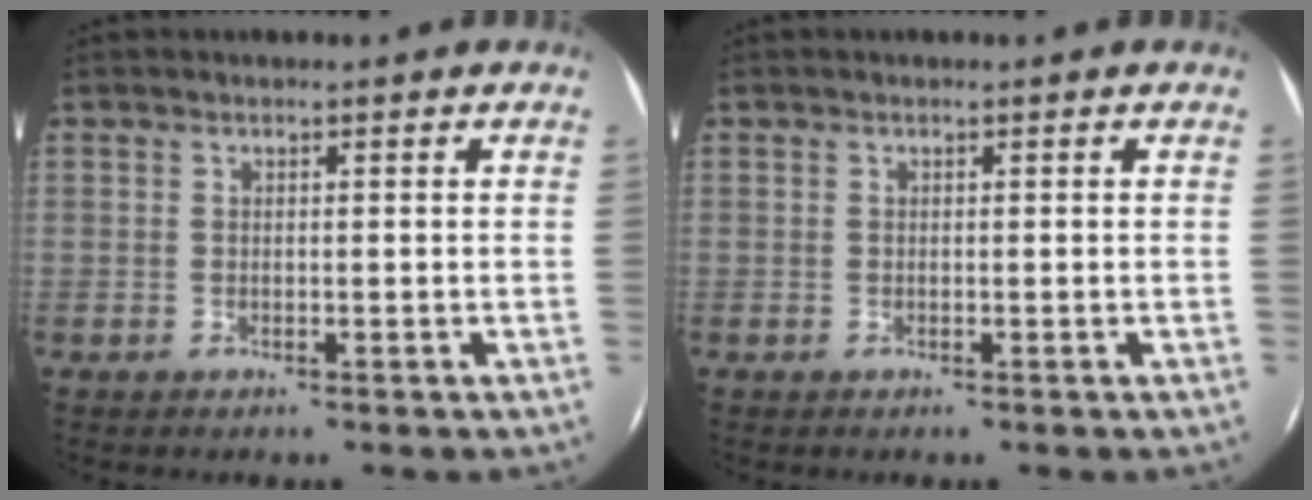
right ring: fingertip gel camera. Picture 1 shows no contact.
{"total": 0.0}